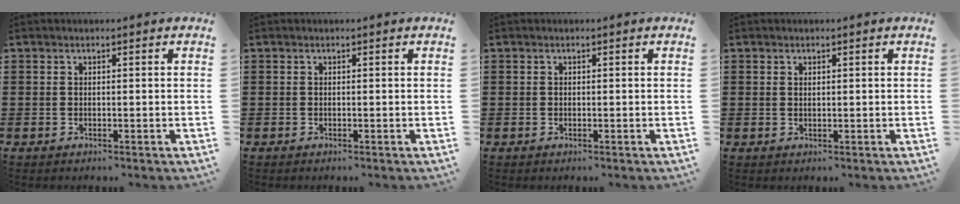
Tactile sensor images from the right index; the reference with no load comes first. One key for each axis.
{"total": 0.0}
{"total": 0.0}
{"total": 0.7, "fx": 0.4, "fy": 0.4, "fz": 0.4, "tx": -0.008, "ty": 0.003, "tz": 0.007}